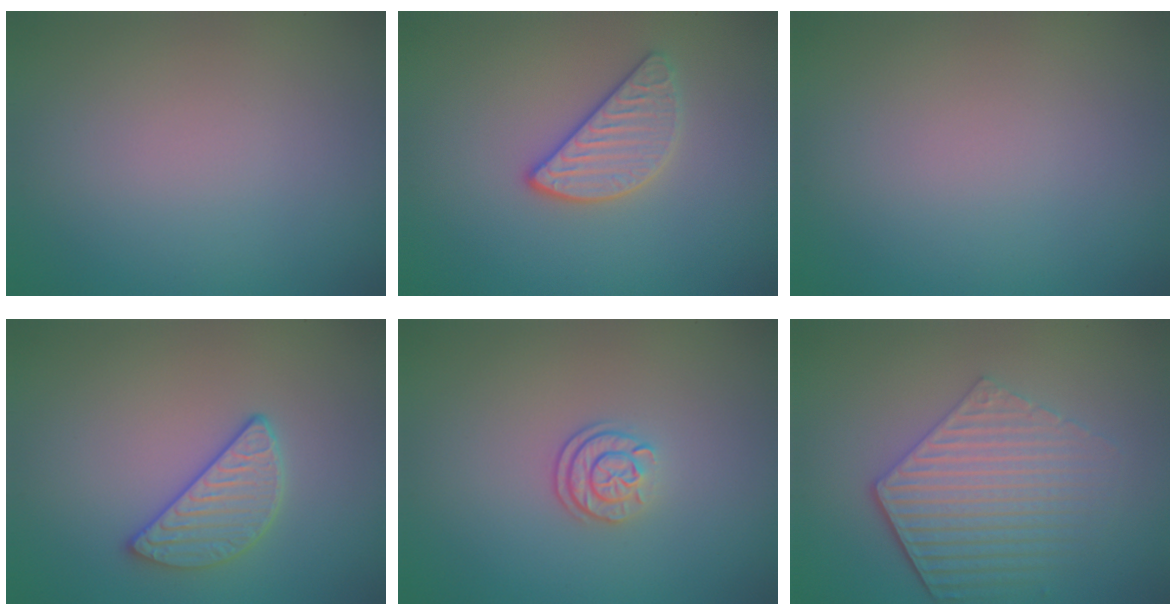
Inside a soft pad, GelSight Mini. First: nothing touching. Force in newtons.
{"total": 2.8, "press": 2.7, "slide": 0.9}
{"total": 0.0}
{"total": 2.9, "press": 2.6, "slide": 1.1}
{"total": 2.2, "press": 1.7, "slide": 1.4}
{"total": 6.1, "press": 4.5, "slide": 4.1}